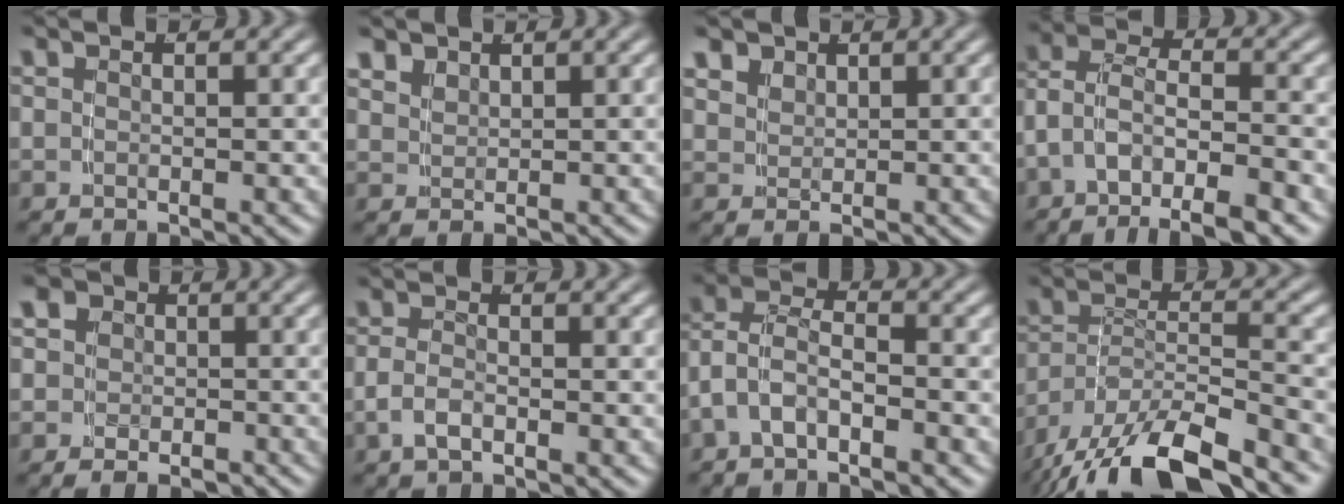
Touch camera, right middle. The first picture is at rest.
{"total": 1.6, "force": [1.1, 0.8, 0.8], "torque": [-0.019, -0.008, 0.035]}
{"total": 1.9, "force": [1.2, 1.1, 1.0], "torque": [-0.020, -0.008, 0.036]}
{"total": 6.8, "force": [-3.8, 4.1, 4.0], "torque": [-0.087, -0.031, -0.058]}
{"total": 5.6, "force": [-0.6, 5.1, 2.2], "torque": [-0.043, 0.006, -0.023]}
{"total": 1.8, "force": [-1.2, 0.5, 1.3], "torque": [-0.027, -0.008, -0.017]}
{"total": 4.7, "force": [-1.4, 3.6, 2.8], "torque": [-0.070, -0.021, -0.025]}
{"total": 9.4, "force": [-5.7, 5.0, 5.5], "torque": [-0.100, -0.023, -0.088]}